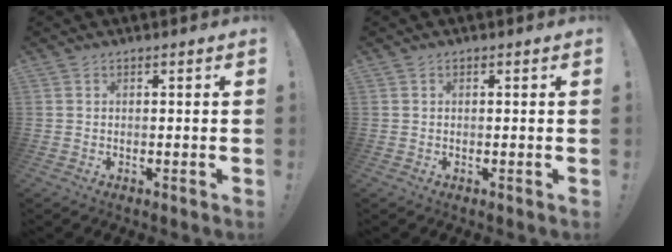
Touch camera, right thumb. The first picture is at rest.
{"total": 0.0}